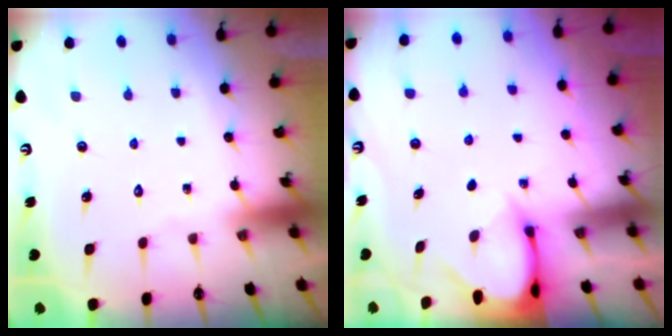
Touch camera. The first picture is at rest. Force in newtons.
{"total": 3.1, "press": 3.1, "slide": 0.2}